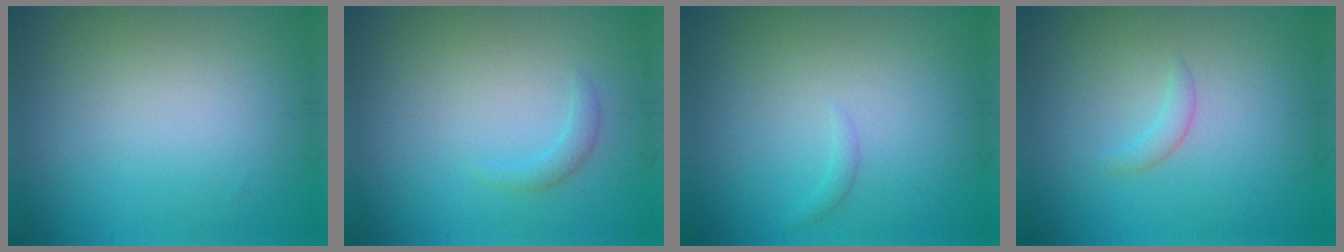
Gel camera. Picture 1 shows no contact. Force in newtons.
{"total": 1.1, "press": 1.1, "slide": 0.1}
{"total": 0.6, "press": 0.6, "slide": 0.1}
{"total": 1.1, "press": 1.1, "slide": 0.1}